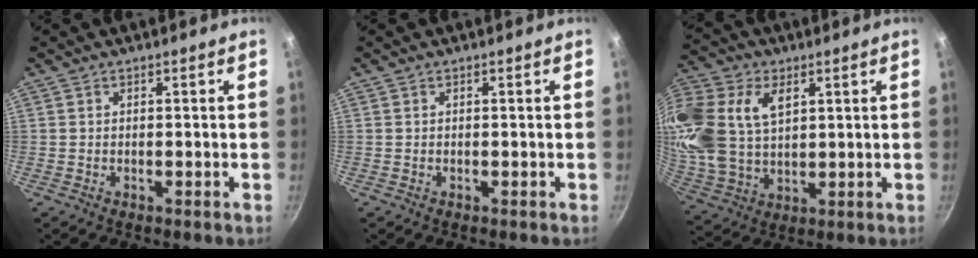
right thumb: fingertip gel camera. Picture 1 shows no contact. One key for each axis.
{"total": 0.0}
{"total": 22.2, "fx": 7.1, "fy": 14.9, "fz": 14.8, "tx": -0.335, "ty": 0.006, "tz": 0.140}